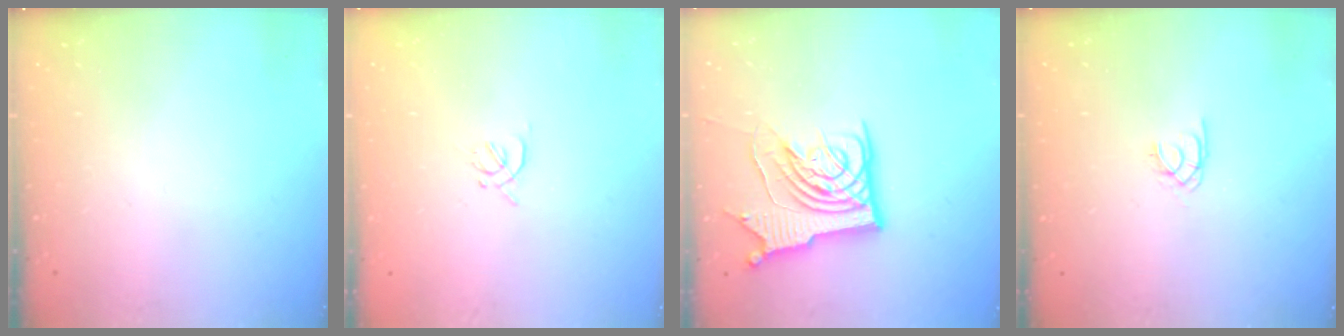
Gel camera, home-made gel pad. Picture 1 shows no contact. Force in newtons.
{"total": 1.7, "press": 1.7, "slide": 0.5}
{"total": 13.3, "press": 13.1, "slide": 1.9}
{"total": 1.8, "press": 1.8, "slide": 0.3}